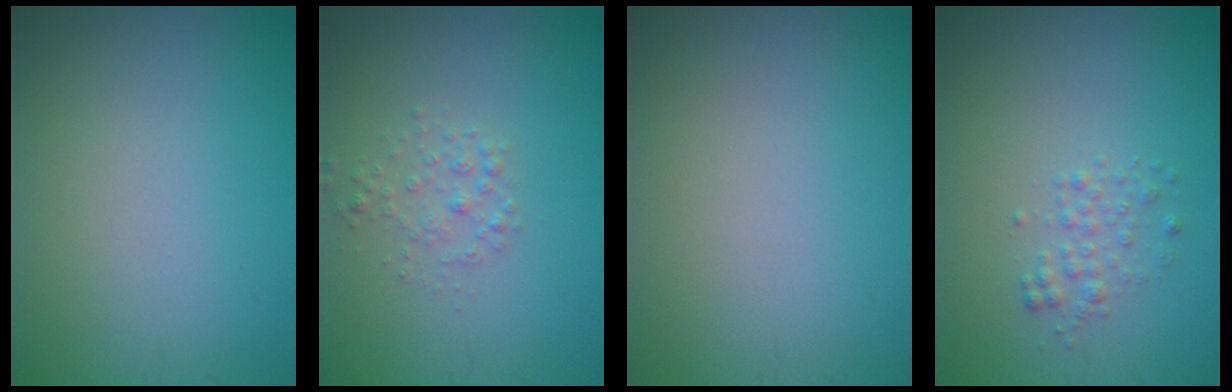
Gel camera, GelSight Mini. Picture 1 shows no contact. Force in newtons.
{"total": 1.5, "press": 1.5, "slide": 0.0}
{"total": 0.0}
{"total": 1.4, "press": 1.4, "slide": 0.0}